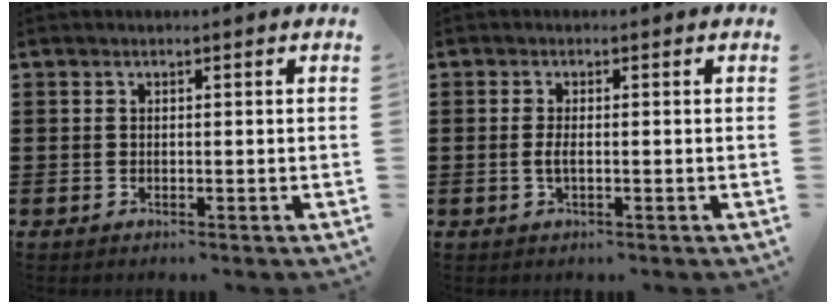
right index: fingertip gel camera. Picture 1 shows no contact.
{"total": 1.8, "force": [-0.2, 0.5, 1.7], "torque": [-0.040, -0.002, -0.007]}